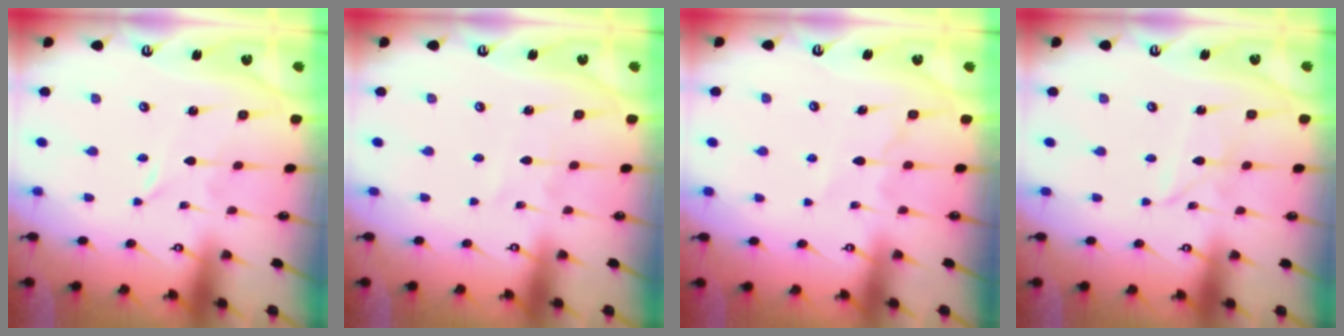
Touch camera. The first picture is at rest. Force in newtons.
{"total": 2.8, "press": 2.8, "slide": 0.4}
{"total": 6.6, "press": 6.5, "slide": 0.9}
{"total": 4.0, "press": 4.0, "slide": 0.2}